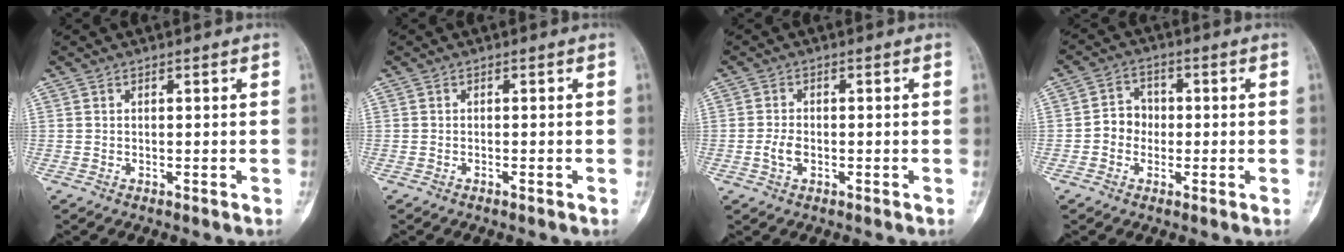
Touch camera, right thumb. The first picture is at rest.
{"total": 0.0}
{"total": 2.8, "force": [-0.8, 1.7, 2.1], "torque": [-0.041, 0.006, -0.016]}
{"total": 4.9, "force": [-0.8, 4.3, 2.1], "torque": [-0.009, 0.018, -0.025]}